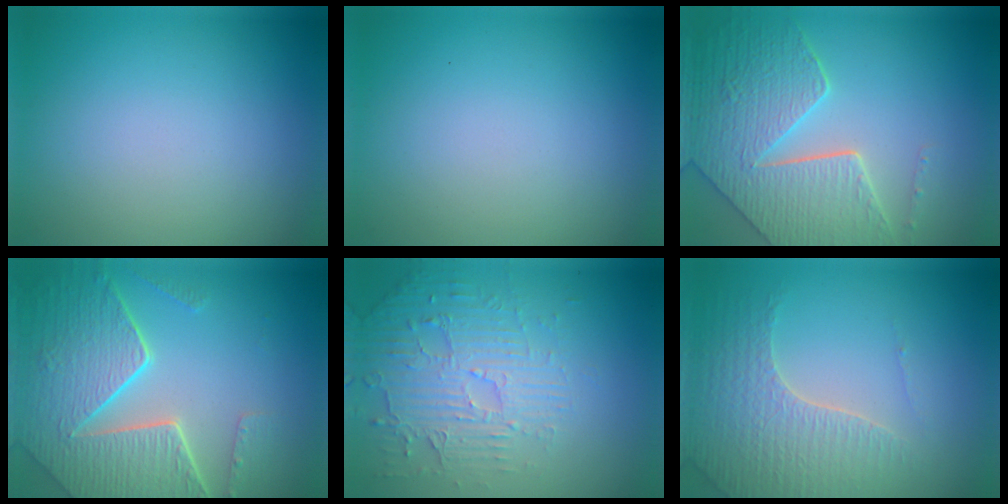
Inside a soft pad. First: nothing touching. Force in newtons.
{"total": 0.0}
{"total": 8.0, "press": 6.1, "slide": 5.3}
{"total": 8.1, "press": 5.8, "slide": 5.6}
{"total": 5.9, "press": 3.7, "slide": 4.5}
{"total": 4.2, "press": 3.7, "slide": 1.8}